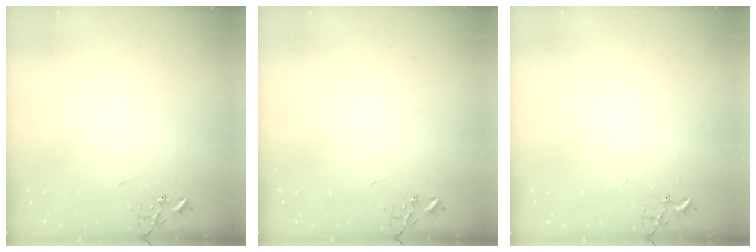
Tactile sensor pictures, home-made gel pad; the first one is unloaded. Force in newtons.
{"total": 0.0}
{"total": 1.7, "press": 1.6, "slide": 0.2}